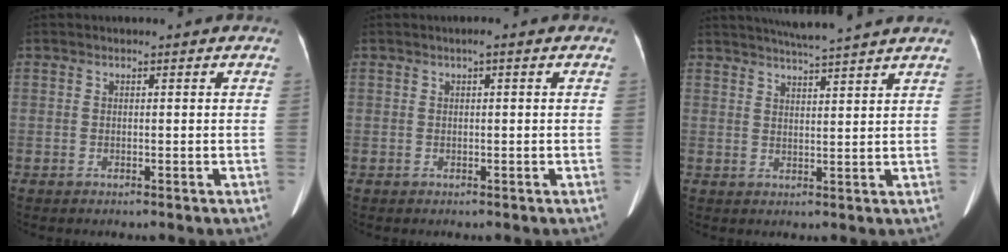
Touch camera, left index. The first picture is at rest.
{"total": 0.7, "force": [0.2, 0.0, 0.7], "torque": [-0.013, 0.003, 0.004]}
{"total": 9.1, "force": [8.1, -1.3, 3.9], "torque": [-0.065, 0.014, 0.112]}